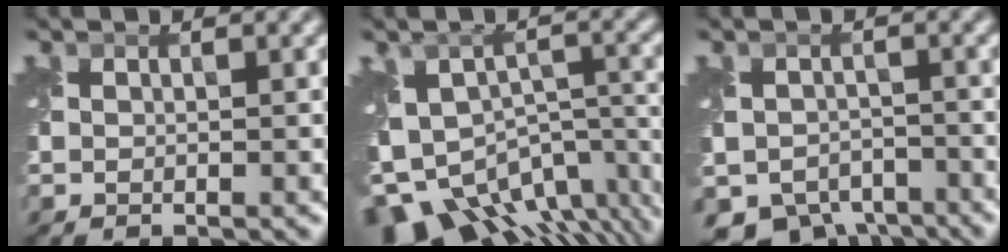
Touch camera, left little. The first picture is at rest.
{"total": 13.4, "force": [-9.1, 7.0, 6.9], "torque": [-0.122, -0.018, -0.106]}
{"total": 7.4, "force": [-5.5, 4.2, 2.5], "torque": [-0.038, -0.028, -0.085]}